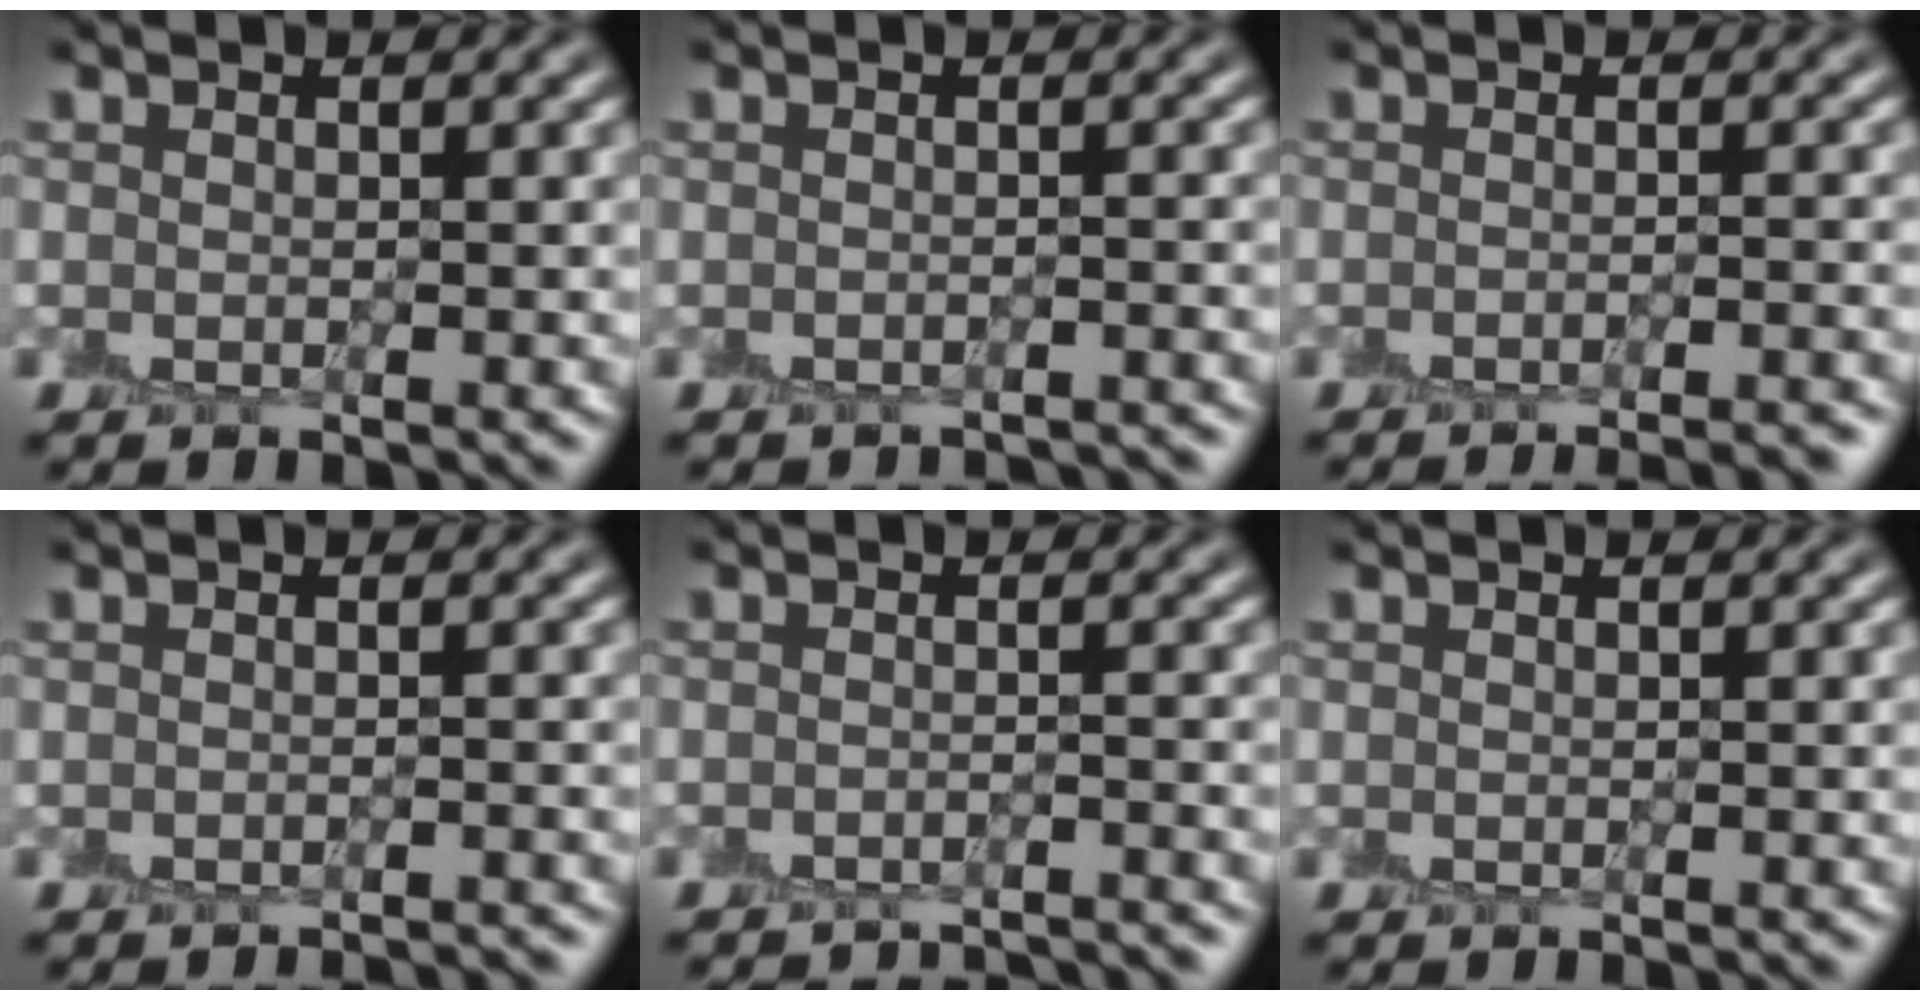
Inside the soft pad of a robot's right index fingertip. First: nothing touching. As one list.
[{"total": 2.5, "force": [-2.5, 0.1, -0.2], "torque": [0.007, -0.015, -0.036]}, {"total": 3.8, "force": [-3.4, 0.5, 1.6], "torque": [-0.012, -0.001, -0.038]}, {"total": 2.0, "force": [-2.0, -0.1, 0.0], "torque": [0.004, -0.010, -0.026]}, {"total": 4.7, "force": [-4.6, 0.3, 0.4], "torque": [-0.004, -0.002, -0.063]}, {"total": 0.0}]